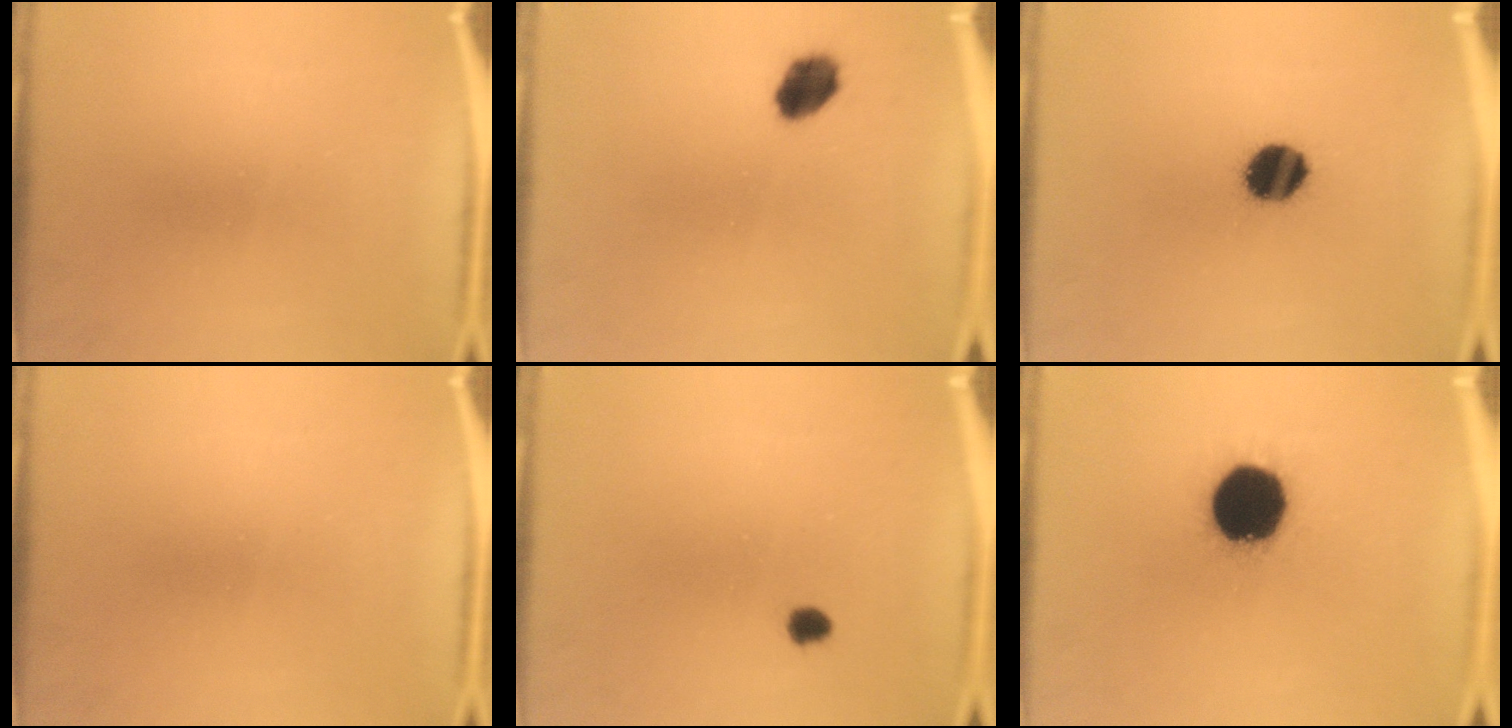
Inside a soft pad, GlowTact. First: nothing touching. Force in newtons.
{"total": 5.6}
{"total": 8.6}
{"total": 0.0}
{"total": 1.7}
{"total": 20.0}